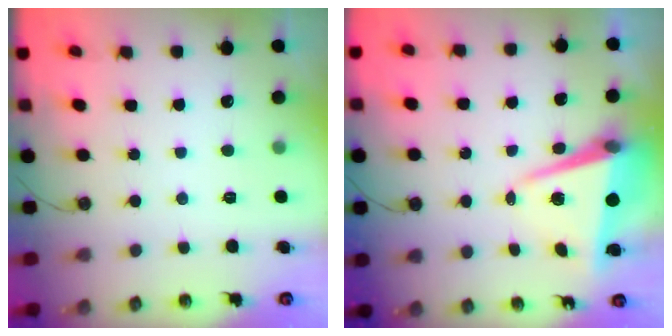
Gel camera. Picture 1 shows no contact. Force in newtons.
{"total": 7.9, "press": 7.6, "slide": 2.0}